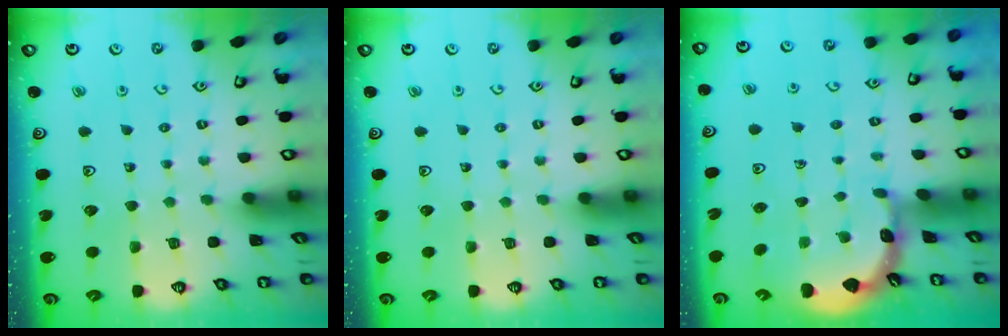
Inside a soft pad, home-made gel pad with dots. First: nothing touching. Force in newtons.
{"total": 0.0}
{"total": 1.8, "press": 1.8, "slide": 0.1}